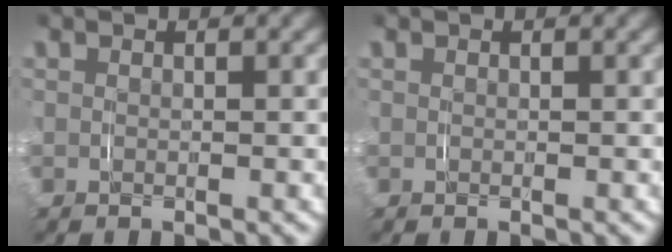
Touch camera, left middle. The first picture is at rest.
{"total": 0.0}